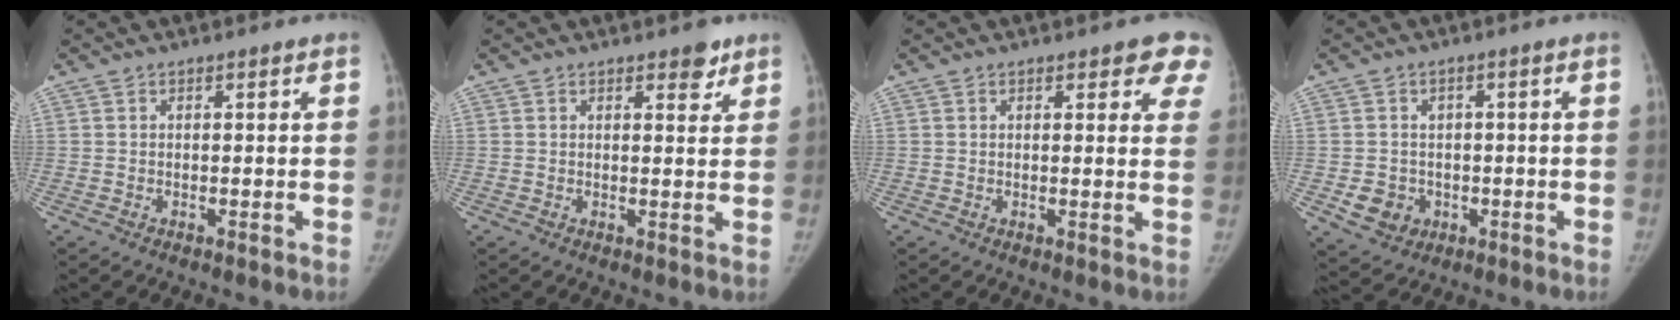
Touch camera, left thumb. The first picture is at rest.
{"total": 2.9, "force": [2.0, 1.4, 1.6], "torque": [-0.003, -0.011, 0.026]}
{"total": 6.1, "force": [4.3, 2.6, 3.5], "torque": [0.000, -0.016, 0.035]}
{"total": 6.0, "force": [-1.4, 5.5, 2.0], "torque": [-0.006, 0.007, -0.010]}